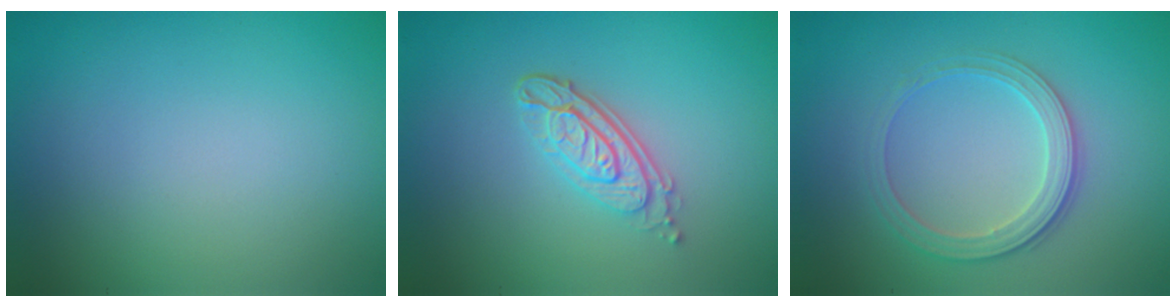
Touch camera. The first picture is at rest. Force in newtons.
{"total": 3.6, "press": 2.8, "slide": 2.2}
{"total": 2.8, "press": 2.6, "slide": 0.8}